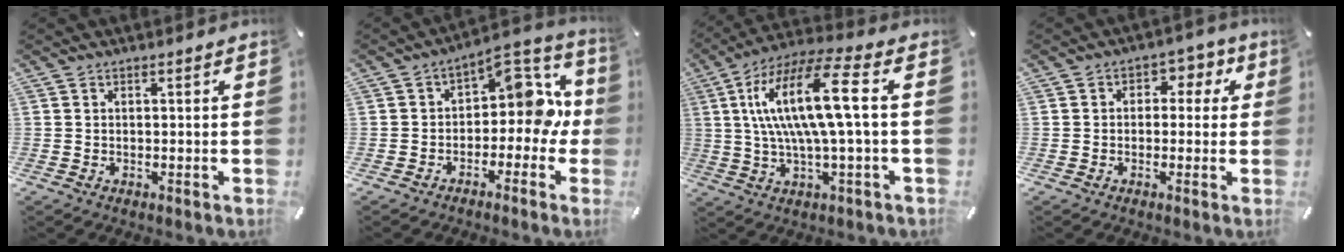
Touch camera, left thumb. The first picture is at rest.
{"total": 11.3, "force": [2.5, 7.3, 8.2], "torque": [-0.098, -0.019, 0.044]}
{"total": 16.9, "force": [2.8, 3.5, 16.3], "torque": [-0.339, -0.005, 0.030]}
{"total": 4.3, "force": [-0.4, 3.6, 2.4], "torque": [-0.020, 0.005, -0.019]}